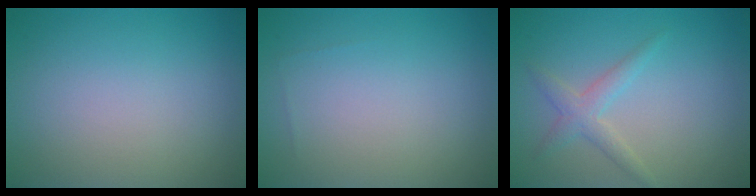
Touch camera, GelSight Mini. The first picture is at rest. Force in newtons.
{"total": 0.0}
{"total": 2.1, "press": 2.1, "slide": 0.1}